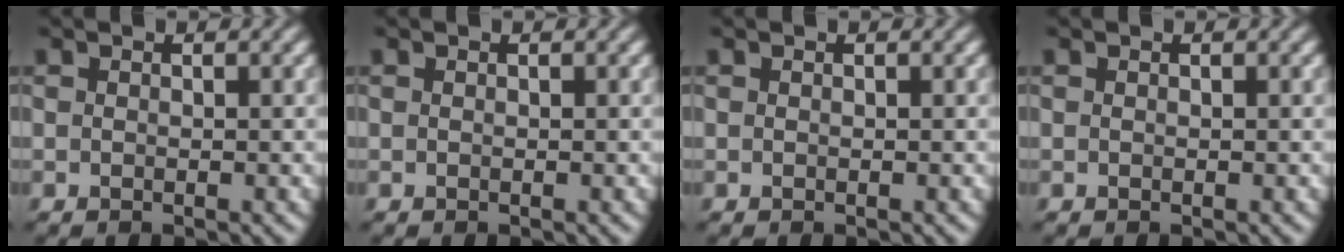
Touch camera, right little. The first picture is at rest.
{"total": 0.0}
{"total": 0.0}
{"total": 0.0}